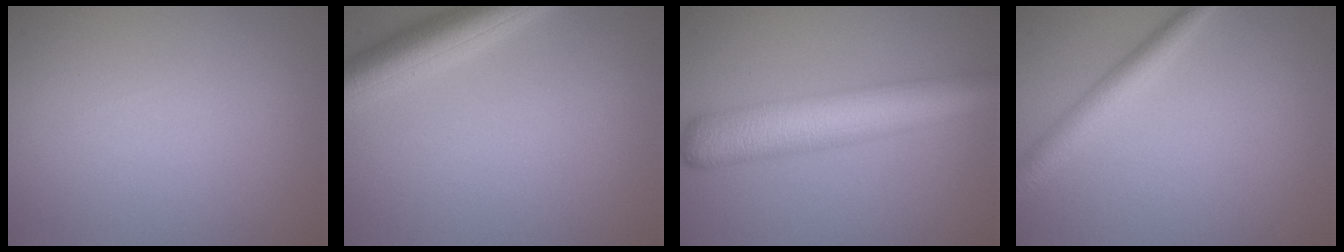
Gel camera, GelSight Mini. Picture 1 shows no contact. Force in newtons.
{"total": 5.3, "press": 5.3, "slide": 0.3}
{"total": 8.0, "press": 8.0, "slide": 0.2}
{"total": 2.9, "press": 2.9, "slide": 0.1}